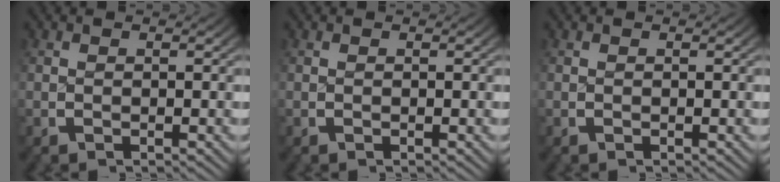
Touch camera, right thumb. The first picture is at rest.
{"total": 0.0}
{"total": 0.0}